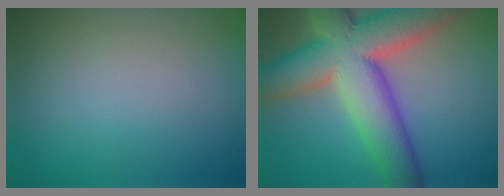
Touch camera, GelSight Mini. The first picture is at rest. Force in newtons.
{"total": 13.0, "press": 13.0, "slide": 0.9}